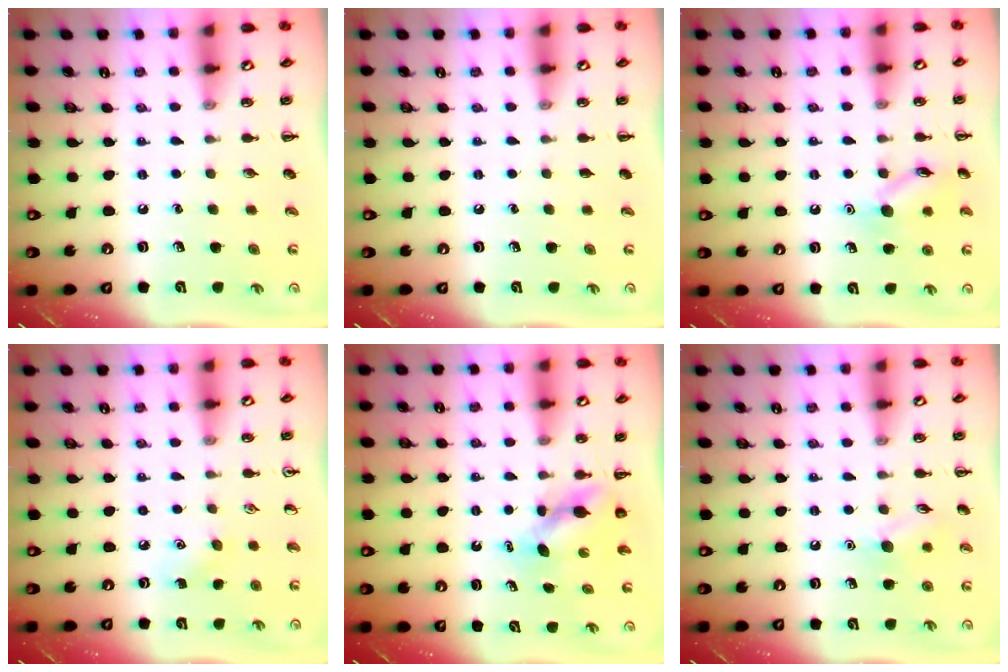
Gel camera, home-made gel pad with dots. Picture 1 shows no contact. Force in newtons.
{"total": 0.0}
{"total": 10.6, "press": 10.6, "slide": 0.4}
{"total": 5.0, "press": 4.9, "slide": 1.2}
{"total": 5.0, "press": 5.0, "slide": 0.3}
{"total": 7.8, "press": 7.6, "slide": 1.3}